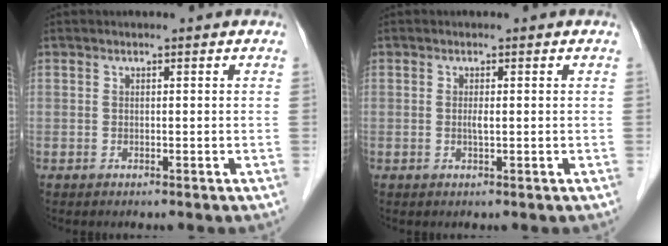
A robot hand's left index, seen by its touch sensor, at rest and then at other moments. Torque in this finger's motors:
{"motor_torque": [0.23, 0.18, 0.02, 0.00]}